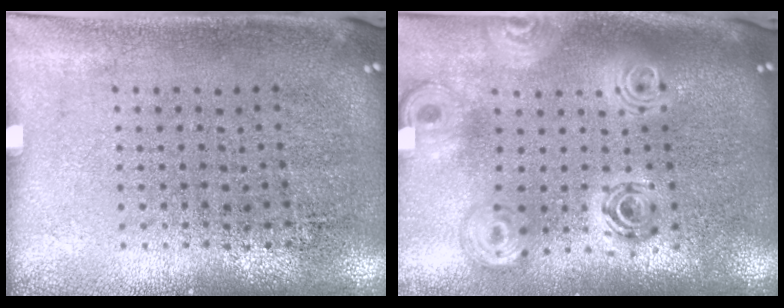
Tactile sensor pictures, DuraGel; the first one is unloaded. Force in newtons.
{"total": 2.3, "press": 1.8, "slide": 1.4}